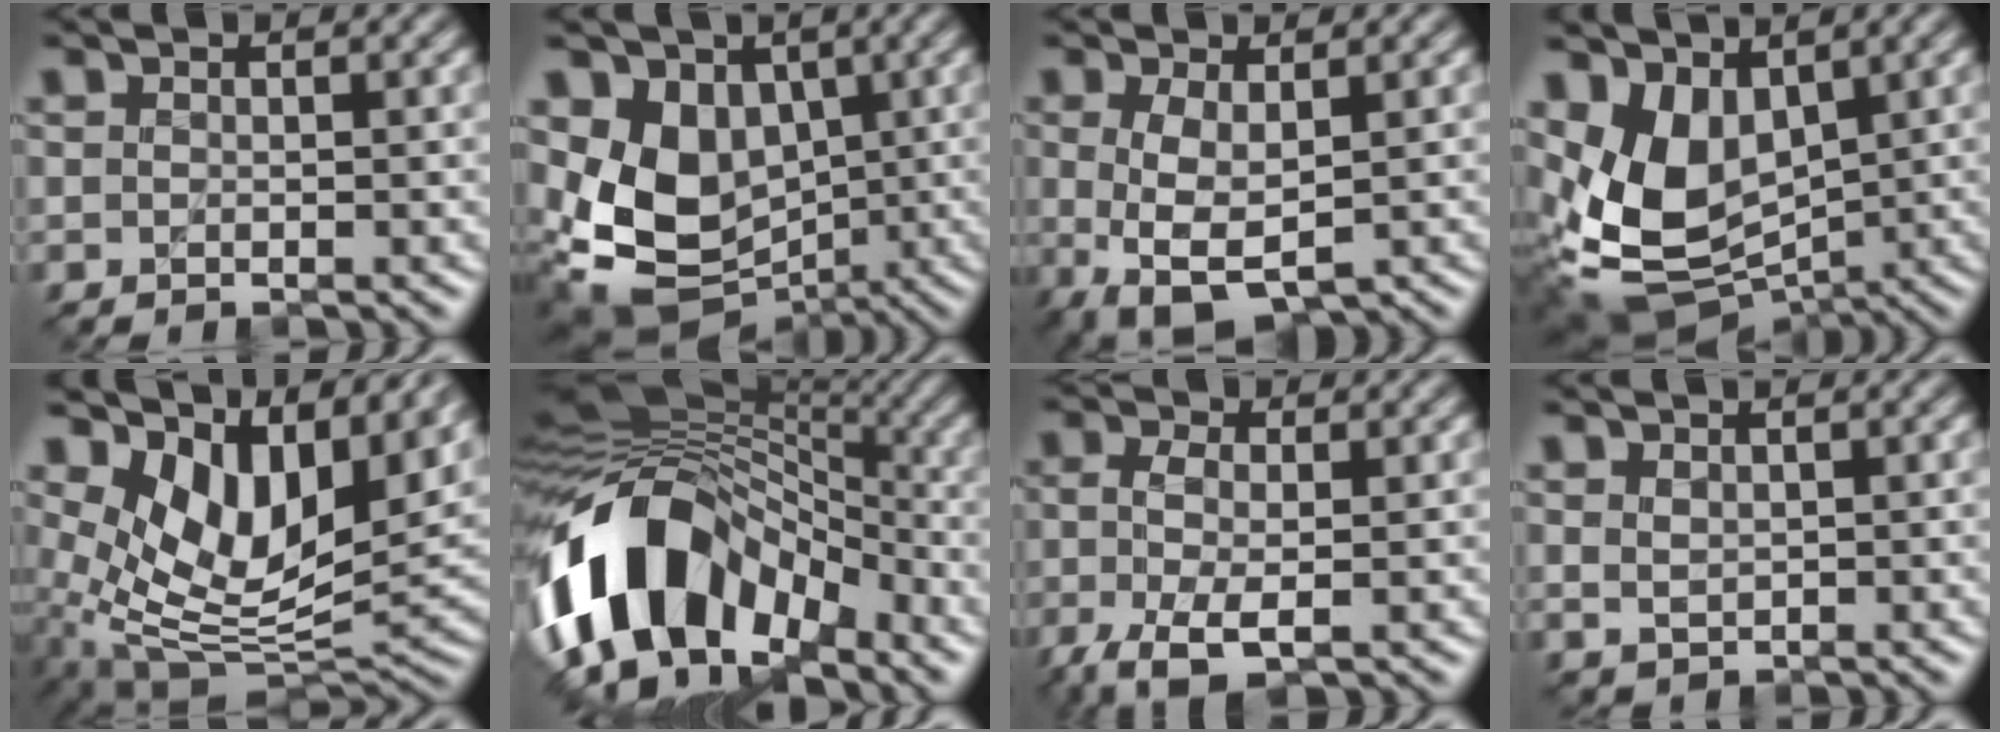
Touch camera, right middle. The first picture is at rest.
{"total": 7.3, "force": [0.0, 6.0, 4.1], "torque": [-0.078, -0.019, -0.002]}
{"total": 4.3, "force": [-0.6, 2.1, 3.7], "torque": [-0.090, -0.014, -0.002]}
{"total": 6.9, "force": [0.6, 4.9, 4.8], "torque": [-0.108, -0.022, 0.018]}
{"total": 10.4, "force": [3.7, 6.3, 7.4], "torque": [-0.148, -0.011, 0.065]}
{"total": 13.1, "force": [-5.3, 8.7, 8.2], "torque": [-0.148, 0.022, -0.110]}
{"total": 5.0, "force": [-2.0, 2.4, 4.0], "torque": [-0.102, -0.002, -0.041]}
{"total": 0.9, "force": [0.7, 0.4, 0.1], "torque": [-0.007, 0.001, 0.021]}